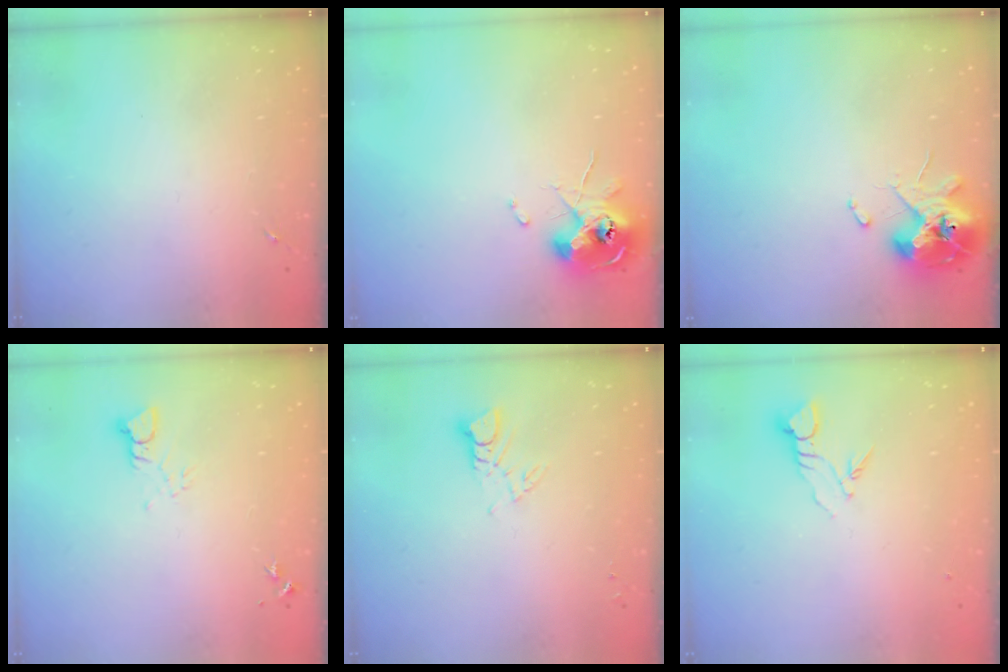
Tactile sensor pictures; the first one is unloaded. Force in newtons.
{"total": 10.2, "press": 10.1, "slide": 1.4}
{"total": 13.0, "press": 12.8, "slide": 1.8}
{"total": 3.4, "press": 3.4, "slide": 0.3}
{"total": 3.8, "press": 3.7, "slide": 0.3}
{"total": 3.8, "press": 3.8, "slide": 0.2}